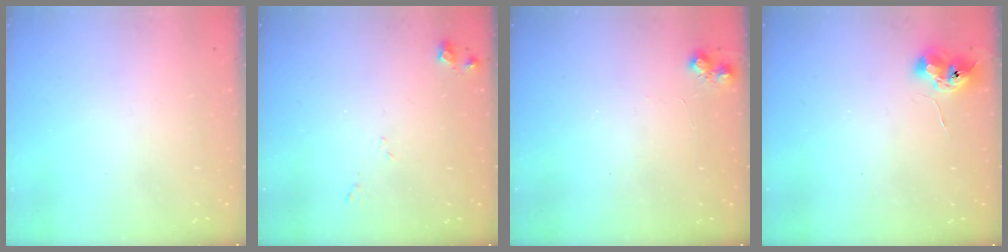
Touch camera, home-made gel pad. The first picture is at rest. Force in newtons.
{"total": 5.6, "press": 5.5, "slide": 0.8}
{"total": 6.3, "press": 6.3, "slide": 0.9}
{"total": 8.0, "press": 7.9, "slide": 0.8}